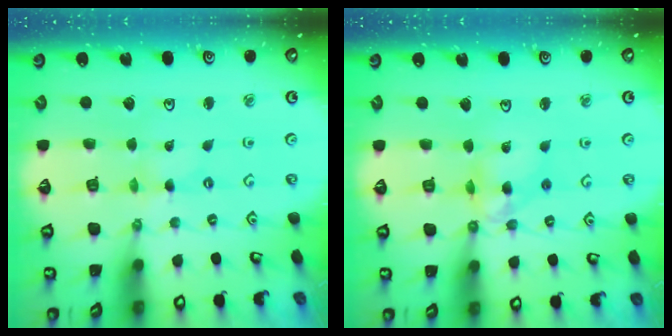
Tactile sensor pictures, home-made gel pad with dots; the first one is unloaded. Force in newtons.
{"total": 8.5, "press": 8.5, "slide": 0.7}